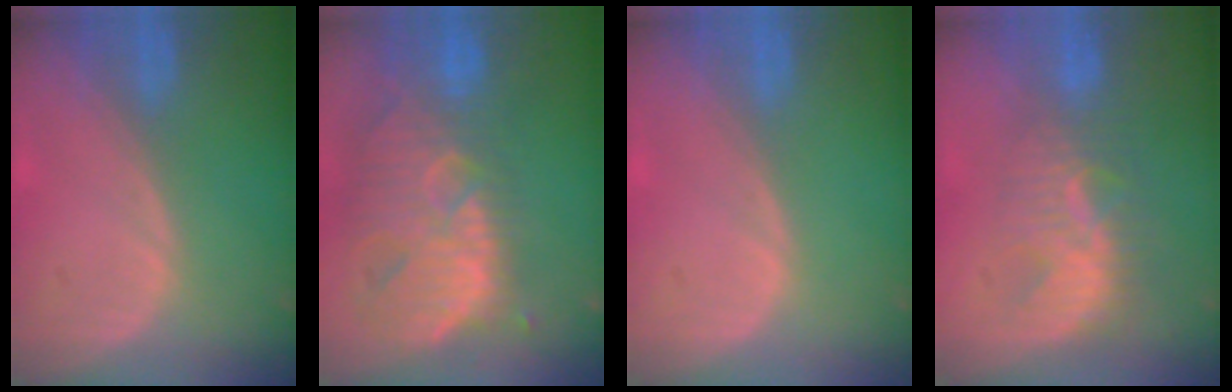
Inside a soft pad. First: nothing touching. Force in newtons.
{"total": 13.6, "press": 11.6, "slide": 7.2}
{"total": 0.0}
{"total": 7.7, "press": 7.2, "slide": 2.6}